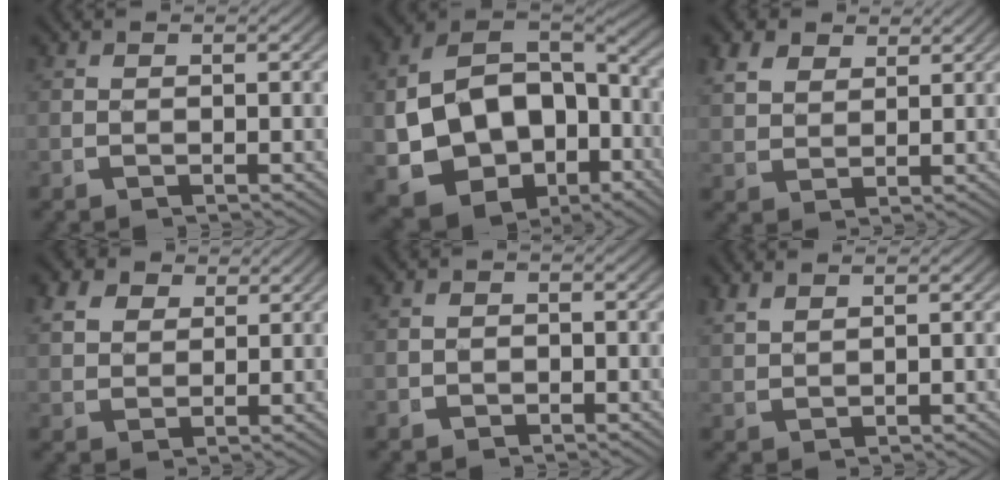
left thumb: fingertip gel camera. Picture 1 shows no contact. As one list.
[{"total": 17.8, "force": [-3.3, 14.0, 10.4], "torque": [-0.246, -0.066, -0.030]}, {"total": 4.0, "force": [3.0, 2.2, 1.6], "torque": [-0.025, 0.001, 0.058]}, {"total": 4.3, "force": [2.8, 2.7, 1.8], "torque": [-0.031, -0.001, 0.052]}, {"total": 1.1, "force": [-0.7, 0.7, 0.2], "torque": [-0.004, -0.006, -0.013]}, {"total": 1.9, "force": [1.9, 0.1, 0.4], "torque": [-0.007, 0.006, 0.045]}]